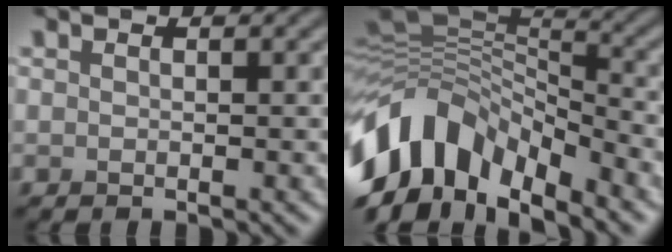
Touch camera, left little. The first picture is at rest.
{"total": 12.5, "force": [-6.4, 7.2, 8.0], "torque": [-0.159, 0.007, -0.124]}